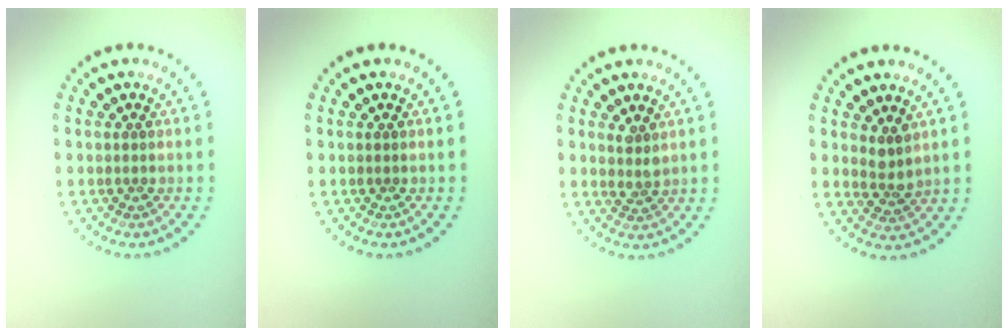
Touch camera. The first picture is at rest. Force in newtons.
{"total": 0.0}
{"total": 1.5, "press": 1.1, "slide": 0.9}
{"total": 1.7, "press": 1.4, "slide": 1.0}